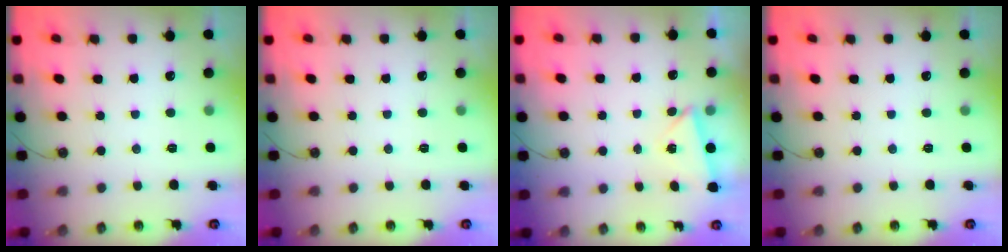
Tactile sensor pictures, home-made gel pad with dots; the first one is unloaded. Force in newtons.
{"total": 1.5, "press": 0.8, "slide": 1.3}
{"total": 2.0, "press": 1.9, "slide": 0.7}
{"total": 0.0}